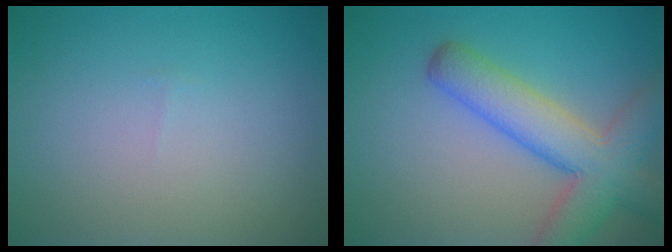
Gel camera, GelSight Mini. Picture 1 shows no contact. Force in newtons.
{"total": 7.2, "press": 7.2, "slide": 0.3}